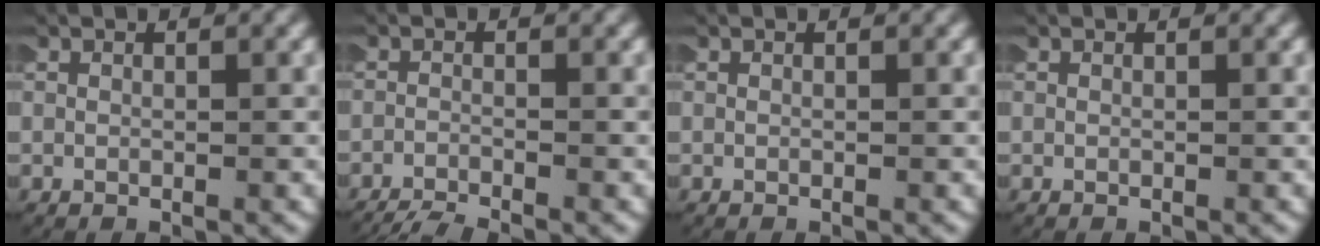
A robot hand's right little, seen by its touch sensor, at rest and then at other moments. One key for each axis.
{"total": 6.1, "fx": -5.9, "fy": 1.5, "fz": 0.9, "tx": -0.018, "ty": -0.020, "tz": -0.088}
{"total": 0.0}
{"total": 0.0}